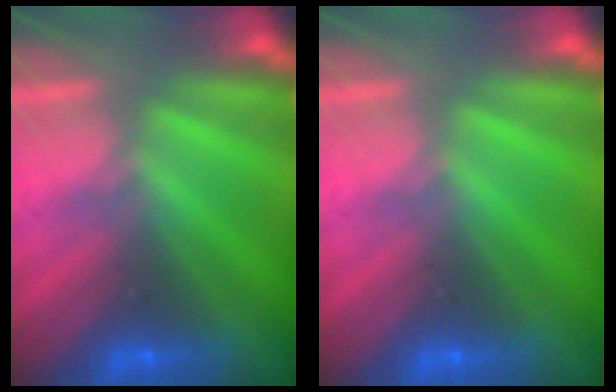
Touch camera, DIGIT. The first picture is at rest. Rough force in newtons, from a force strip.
{"total": 0.0}